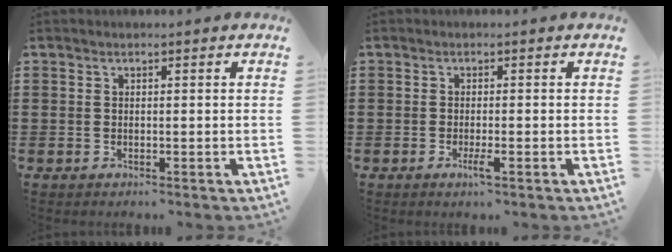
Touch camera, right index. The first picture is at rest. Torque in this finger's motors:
{"motor_torque": [0.64, 0.62, 0.22, 0.04]}